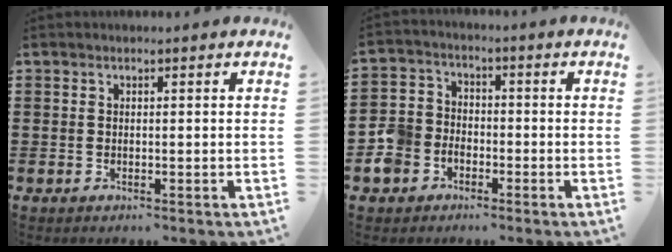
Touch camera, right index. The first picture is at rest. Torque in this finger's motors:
{"motor_torque": [1.12, -1.01, 0.57, 0.14]}